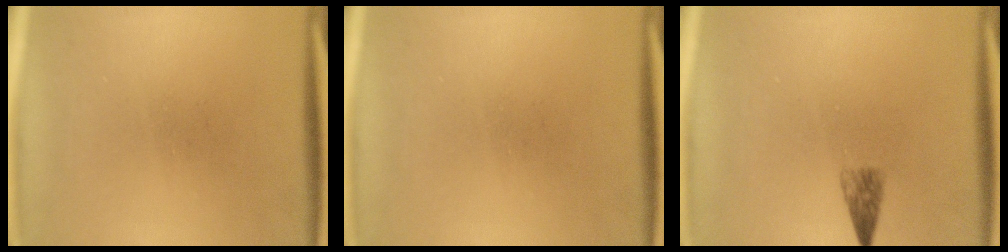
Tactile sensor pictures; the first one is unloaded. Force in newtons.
{"total": 0.0}
{"total": 2.0}